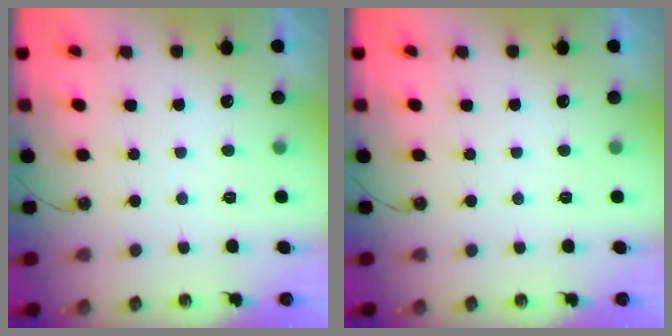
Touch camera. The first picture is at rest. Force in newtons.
{"total": 0.0}